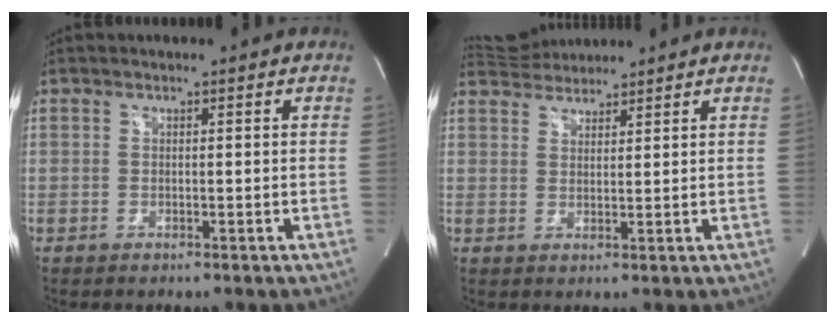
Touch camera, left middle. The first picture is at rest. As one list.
[{"total": 5.4, "force": [5.3, 1.0, 0.7], "torque": [-0.018, 0.024, 0.096]}]